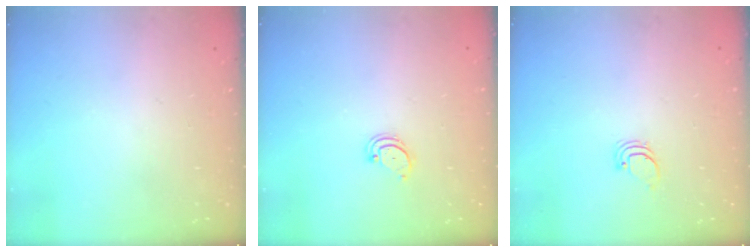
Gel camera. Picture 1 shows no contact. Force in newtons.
{"total": 2.2, "press": 2.2, "slide": 0.3}
{"total": 0.9, "press": 0.9, "slide": 0.1}